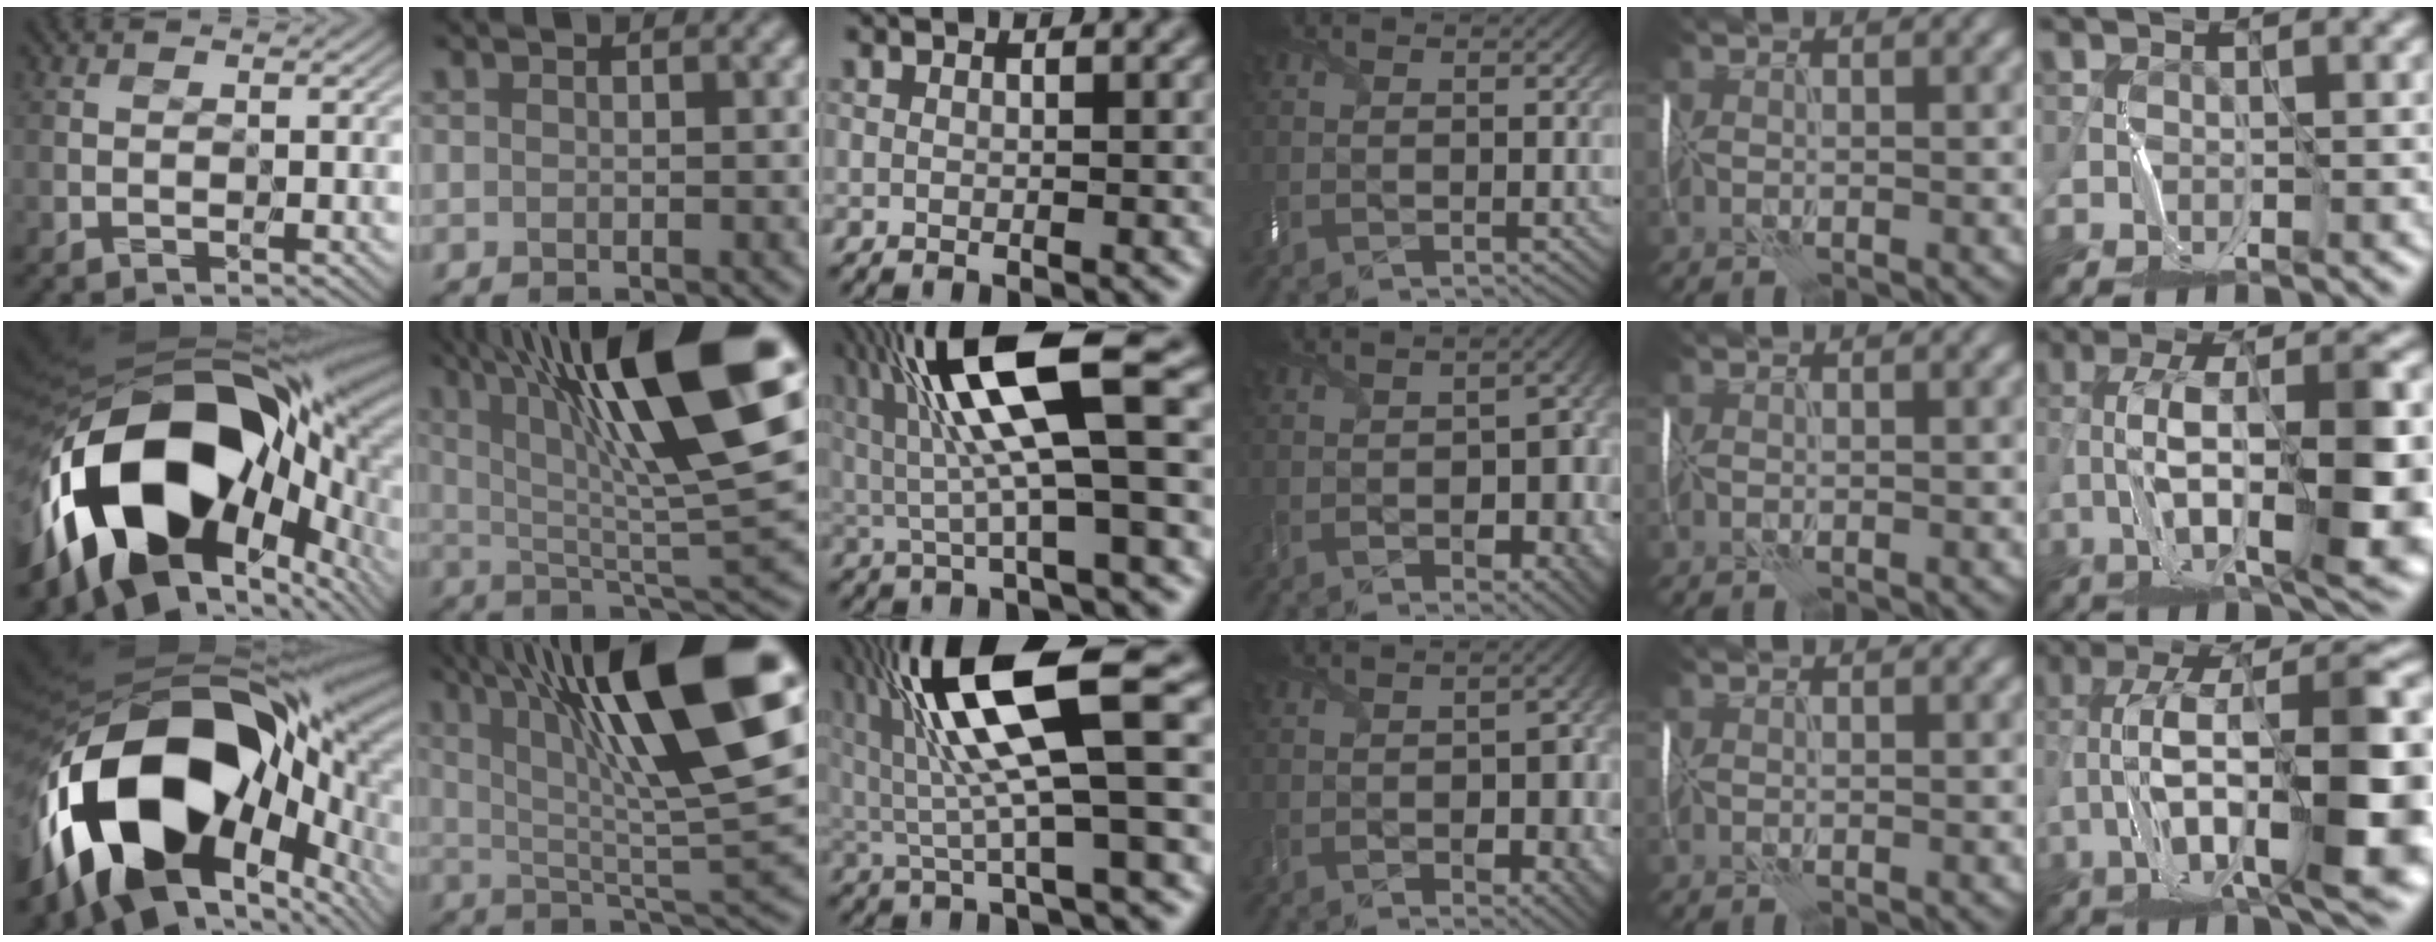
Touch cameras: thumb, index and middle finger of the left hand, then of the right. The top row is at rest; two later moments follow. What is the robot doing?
{"motion": "wrap", "object": "thread"}